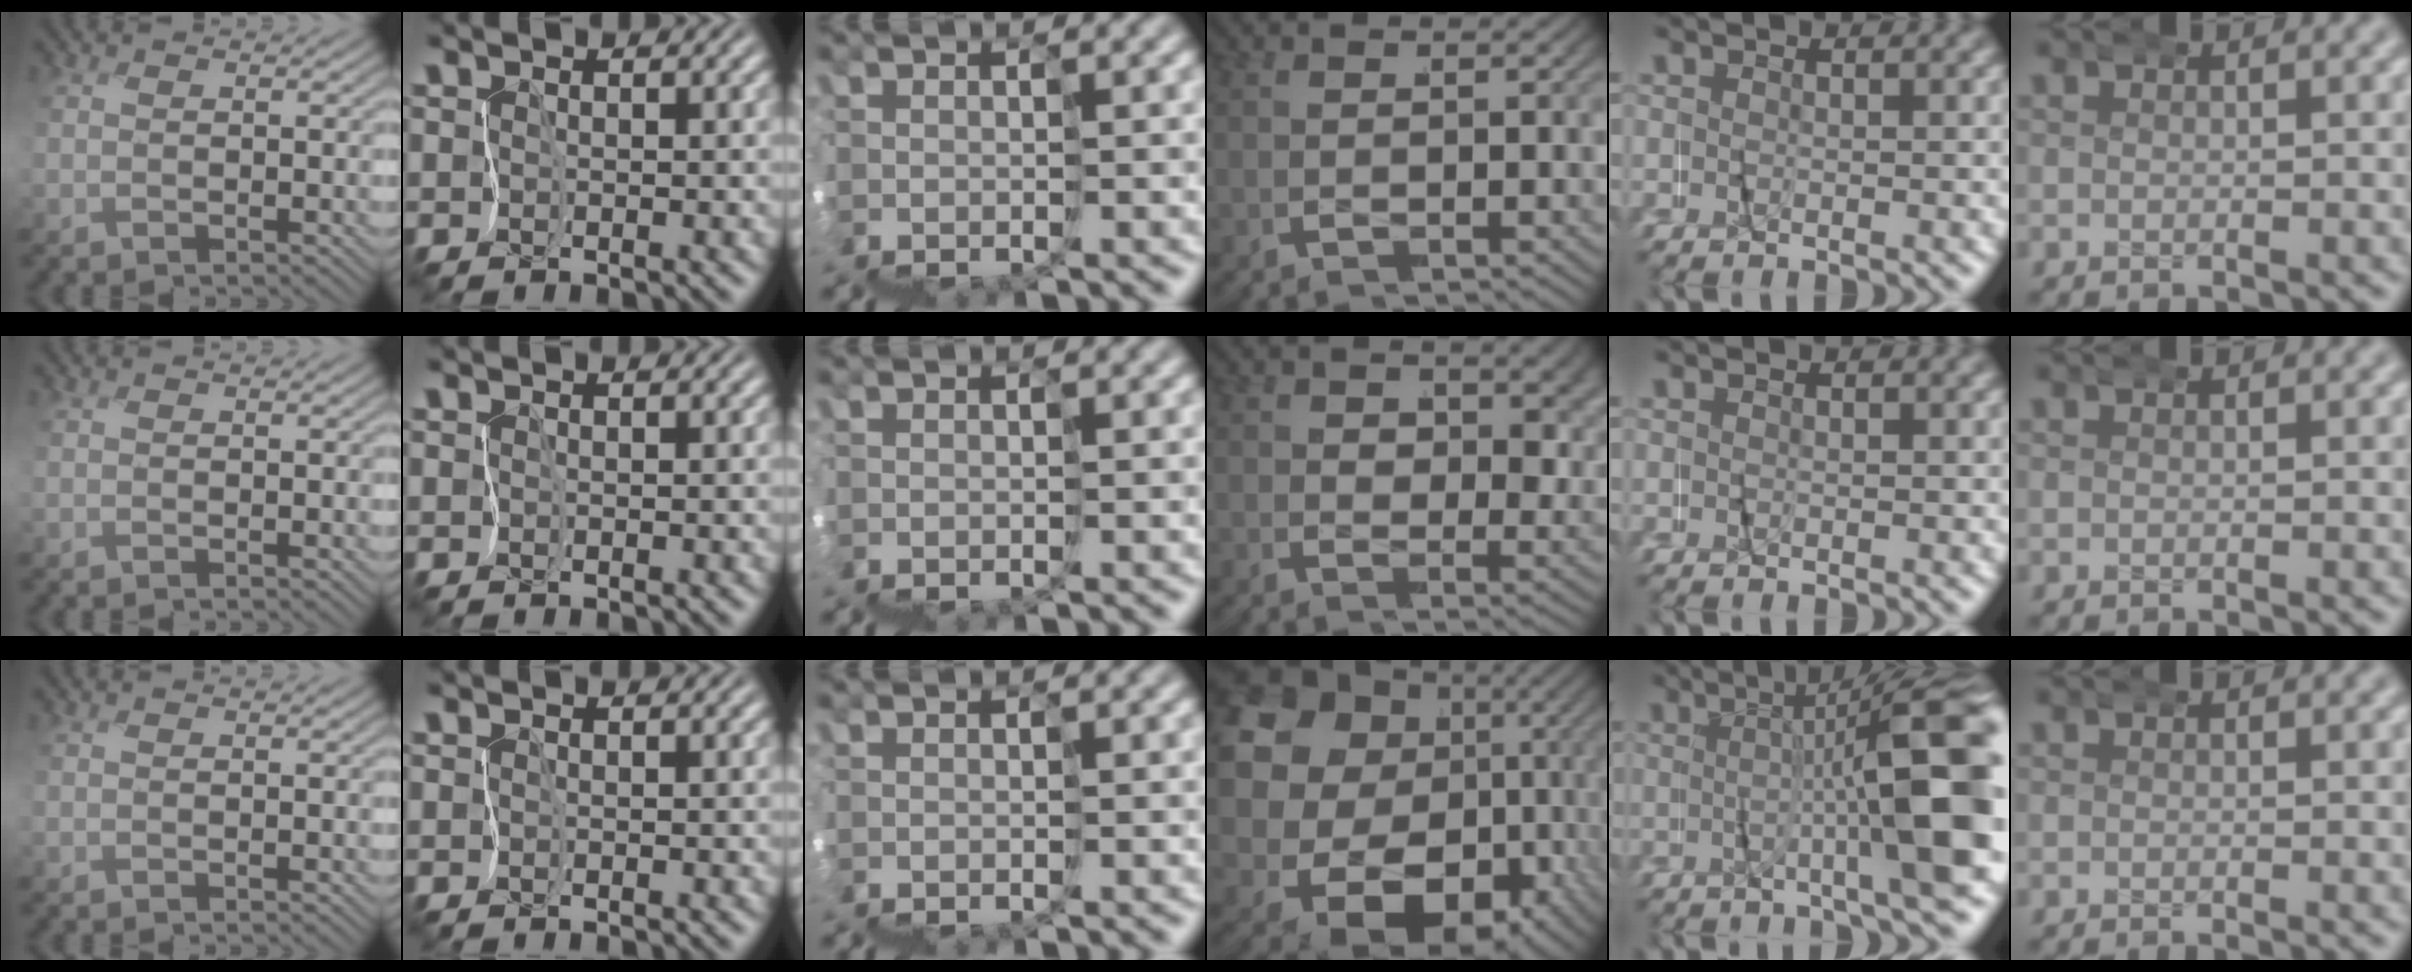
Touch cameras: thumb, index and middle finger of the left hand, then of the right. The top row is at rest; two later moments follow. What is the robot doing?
{"motion": "wrap", "object": "netting"}